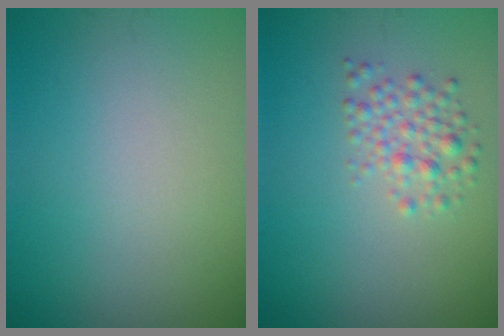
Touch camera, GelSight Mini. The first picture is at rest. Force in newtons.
{"total": 2.3, "press": 2.3, "slide": 0.1}